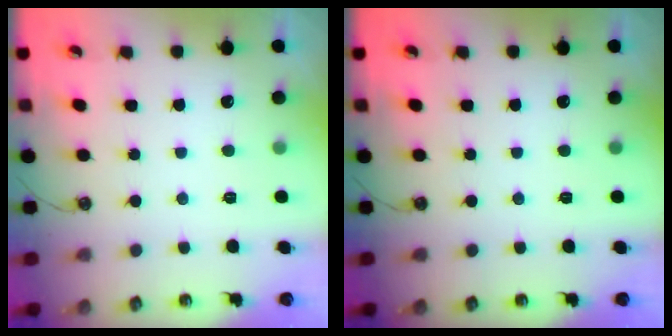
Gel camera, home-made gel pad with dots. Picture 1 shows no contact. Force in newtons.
{"total": 0.0}